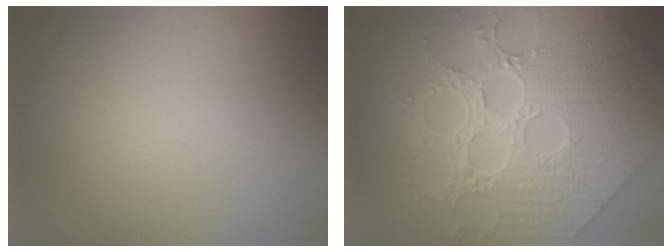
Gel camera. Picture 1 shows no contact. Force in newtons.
{"total": 9.3, "press": 7.0, "slide": 6.1}